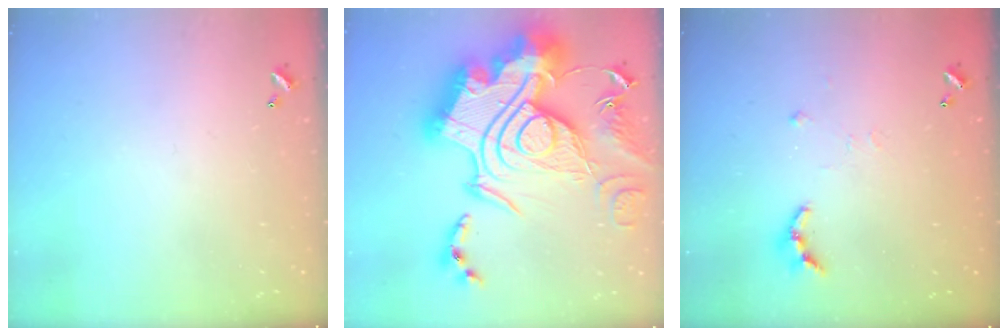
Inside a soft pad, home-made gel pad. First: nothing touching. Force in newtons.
{"total": 0.8, "press": 0.8, "slide": 0.0}
{"total": 6.7, "press": 6.7, "slide": 0.5}